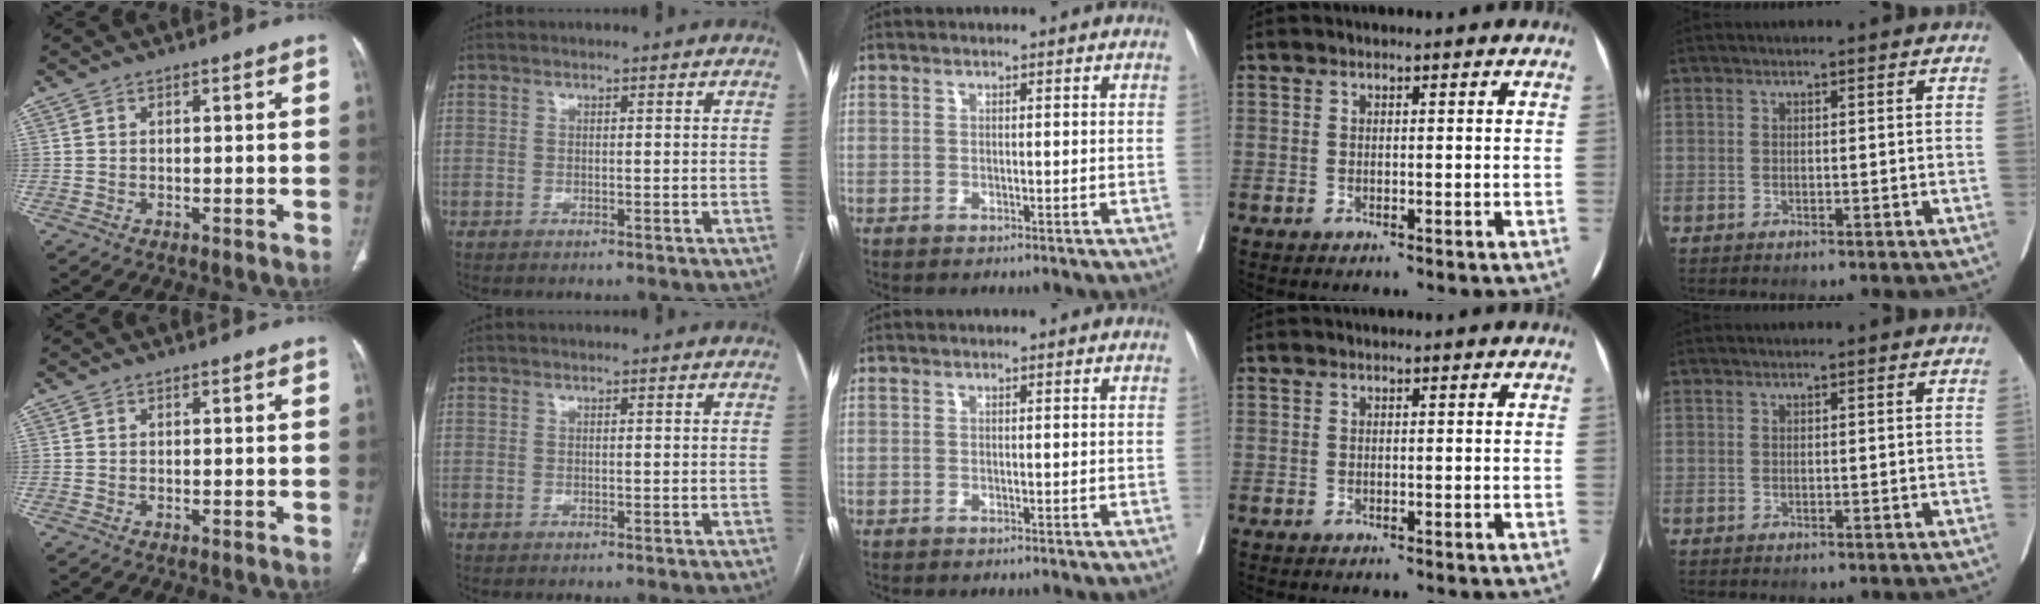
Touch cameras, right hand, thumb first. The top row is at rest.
{}